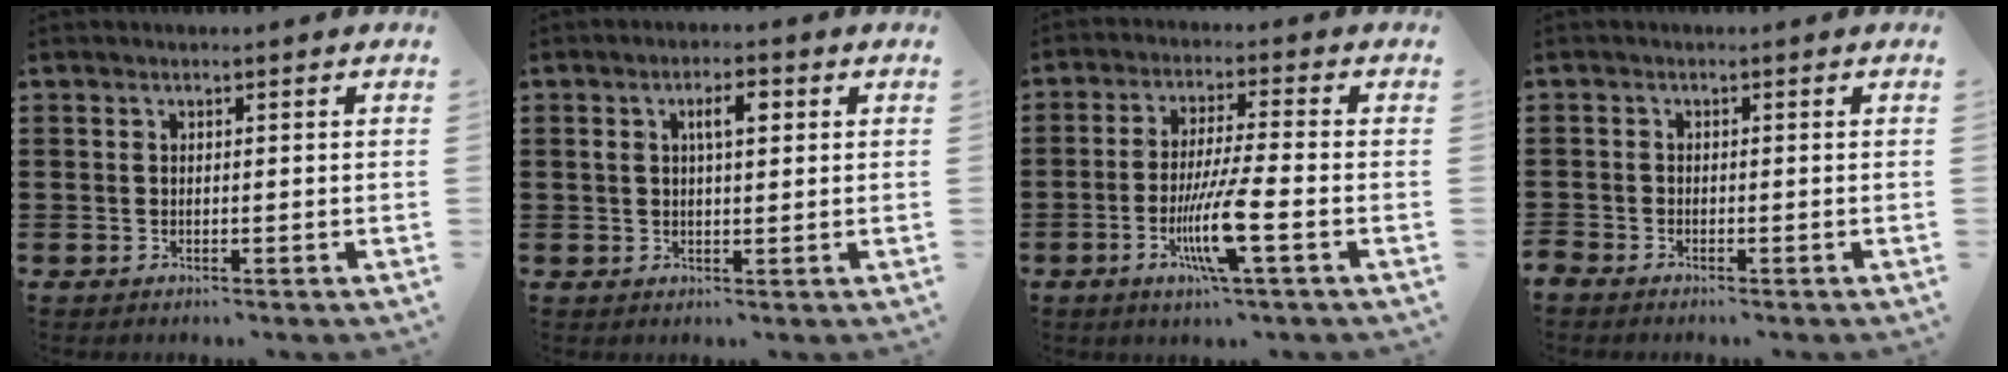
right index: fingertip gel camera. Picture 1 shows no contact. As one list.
[{"total": 4.0, "force": [1.1, 1.5, 3.5], "torque": [-0.064, 0.008, 0.013]}, {"total": 9.1, "force": [-3.5, 0.6, 8.4], "torque": [-0.171, -0.019, -0.069]}, {"total": 1.1, "force": [-1.1, 0.2, 0.0], "torque": [-0.002, -0.001, -0.025]}]